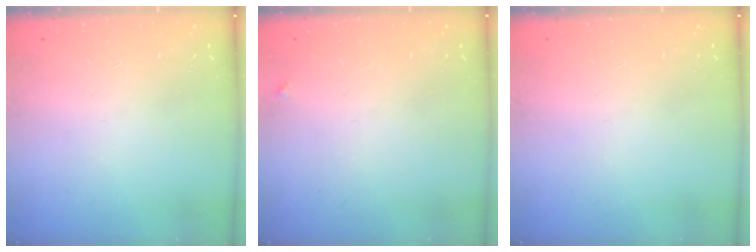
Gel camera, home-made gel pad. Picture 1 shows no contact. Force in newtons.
{"total": 3.3, "press": 3.3, "slide": 0.4}
{"total": 0.0}